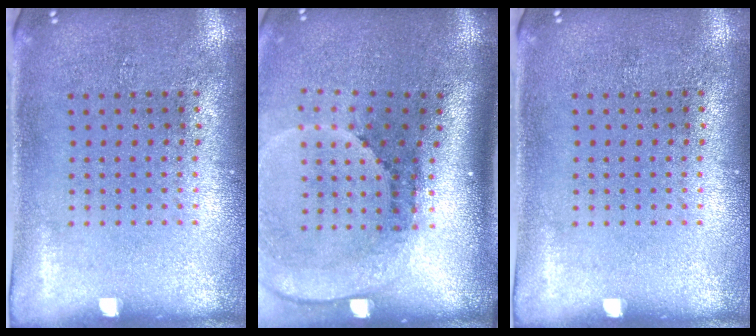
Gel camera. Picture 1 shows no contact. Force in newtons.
{"total": 2.6, "press": 1.7, "slide": 1.9}
{"total": 0.0}